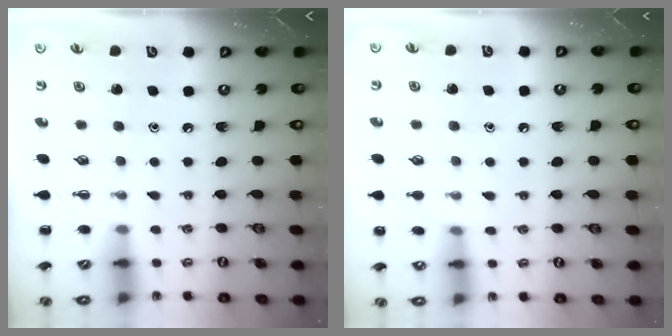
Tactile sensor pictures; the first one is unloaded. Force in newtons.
{"total": 4.4, "press": 4.1, "slide": 1.6}